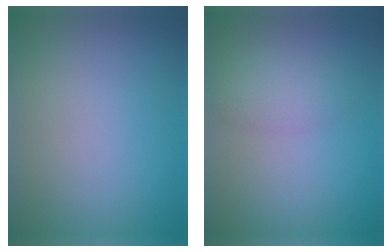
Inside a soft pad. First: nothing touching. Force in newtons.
{"total": 2.1, "press": 2.1, "slide": 0.1}